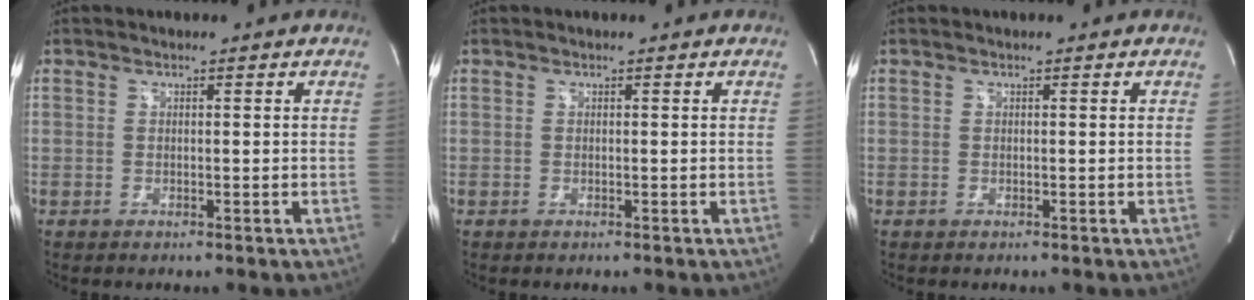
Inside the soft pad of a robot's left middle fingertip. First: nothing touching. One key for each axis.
{"total": 0.0}
{"total": 0.0}